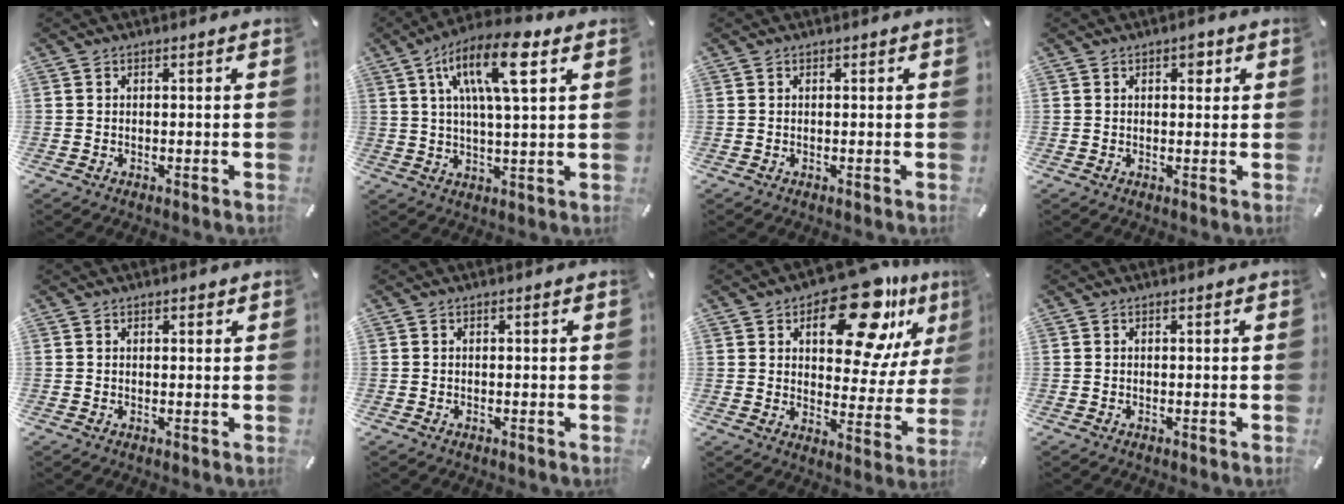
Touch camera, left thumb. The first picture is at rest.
{"total": 14.3, "force": [6.1, 4.3, 12.2], "torque": [-0.221, -0.006, 0.098]}
{"total": 0.0}
{"total": 2.6, "force": [1.2, 1.7, 1.7], "torque": [-0.005, -0.006, 0.012]}
{"total": 0.8, "force": [0.4, 0.6, 0.4], "torque": [0.002, 0.000, 0.006]}
{"total": 0.0}
{"total": 20.0, "force": [12.8, 9.6, 12.1], "torque": [-0.160, -0.084, 0.209]}
{"total": 0.0}